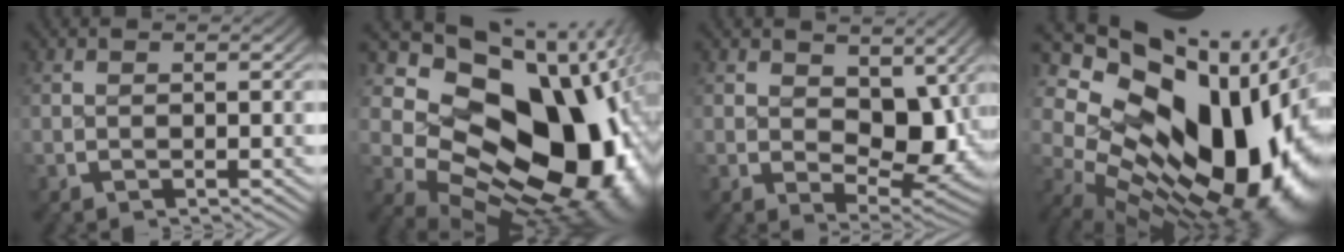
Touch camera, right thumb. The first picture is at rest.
{"total": 21.0, "force": [-1.5, 13.4, 16.1], "torque": [-0.251, -0.048, 0.001]}
{"total": 6.5, "force": [0.7, 4.3, 4.7], "torque": [-0.079, -0.039, 0.027]}
{"total": 21.3, "force": [0.6, 13.4, 16.5], "torque": [-0.244, -0.034, 0.017]}